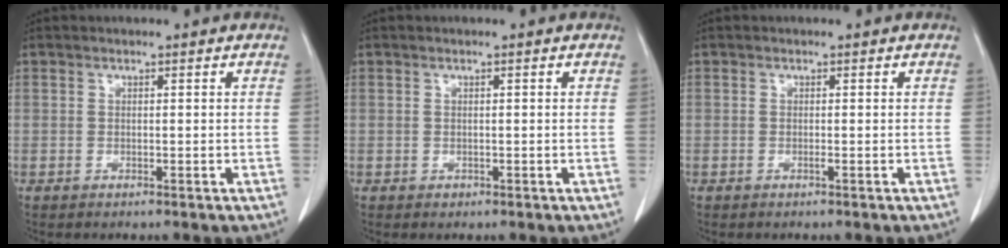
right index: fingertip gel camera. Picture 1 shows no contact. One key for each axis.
{"total": 0.5, "fx": -0.1, "fy": 0.5, "fz": 0.1, "tx": 0.000, "ty": 0.003, "tz": -0.002}
{"total": 0.0}